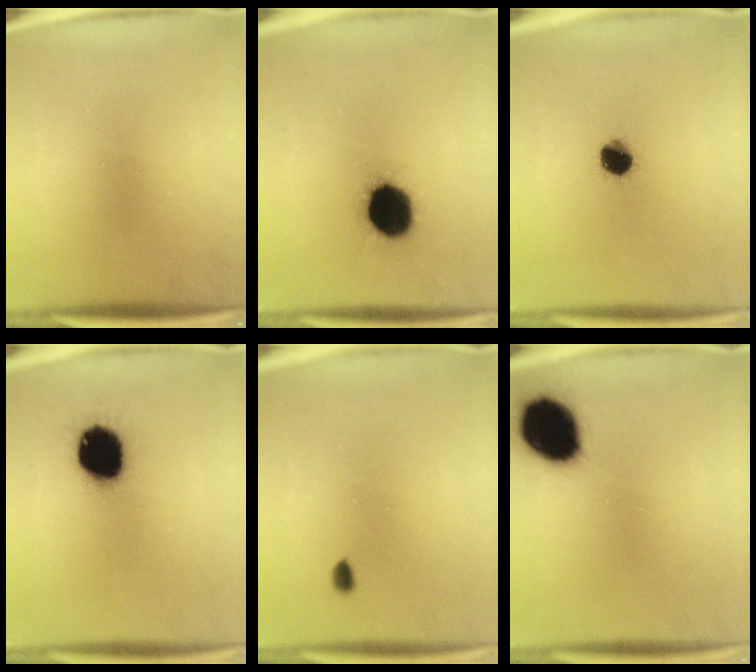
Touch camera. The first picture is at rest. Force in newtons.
{"total": 14.2}
{"total": 6.6}
{"total": 16.7}
{"total": 1.2}
{"total": 18.3}